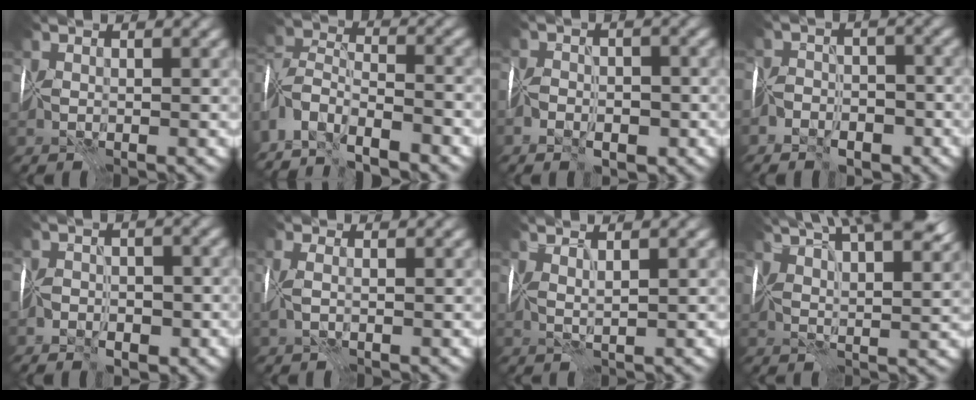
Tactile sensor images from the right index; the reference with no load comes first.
{"total": 7.9, "force": [-6.2, 3.1, 3.7], "torque": [-0.065, 0.002, -0.122]}
{"total": 4.1, "force": [-2.9, 2.1, 2.0], "torque": [-0.018, -0.001, -0.057]}
{"total": 5.3, "force": [-4.2, 2.8, 1.4], "torque": [0.009, -0.001, -0.074]}
{"total": 2.8, "force": [-2.1, 1.5, 1.1], "torque": [-0.004, 0.001, -0.040]}
{"total": 1.4, "force": [0.2, 0.3, 1.3], "torque": [-0.027, 0.008, 0.002]}
{"total": 1.4, "force": [0.9, -0.4, 0.9], "torque": [-0.009, 0.003, 0.013]}
{"total": 13.2, "force": [8.6, 4.7, 8.8], "torque": [-0.118, 0.043, 0.102]}